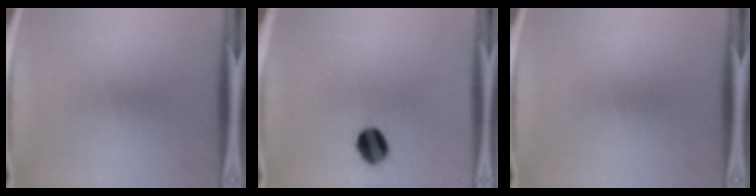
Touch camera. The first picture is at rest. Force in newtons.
{"total": 7.8}
{"total": 0.0}